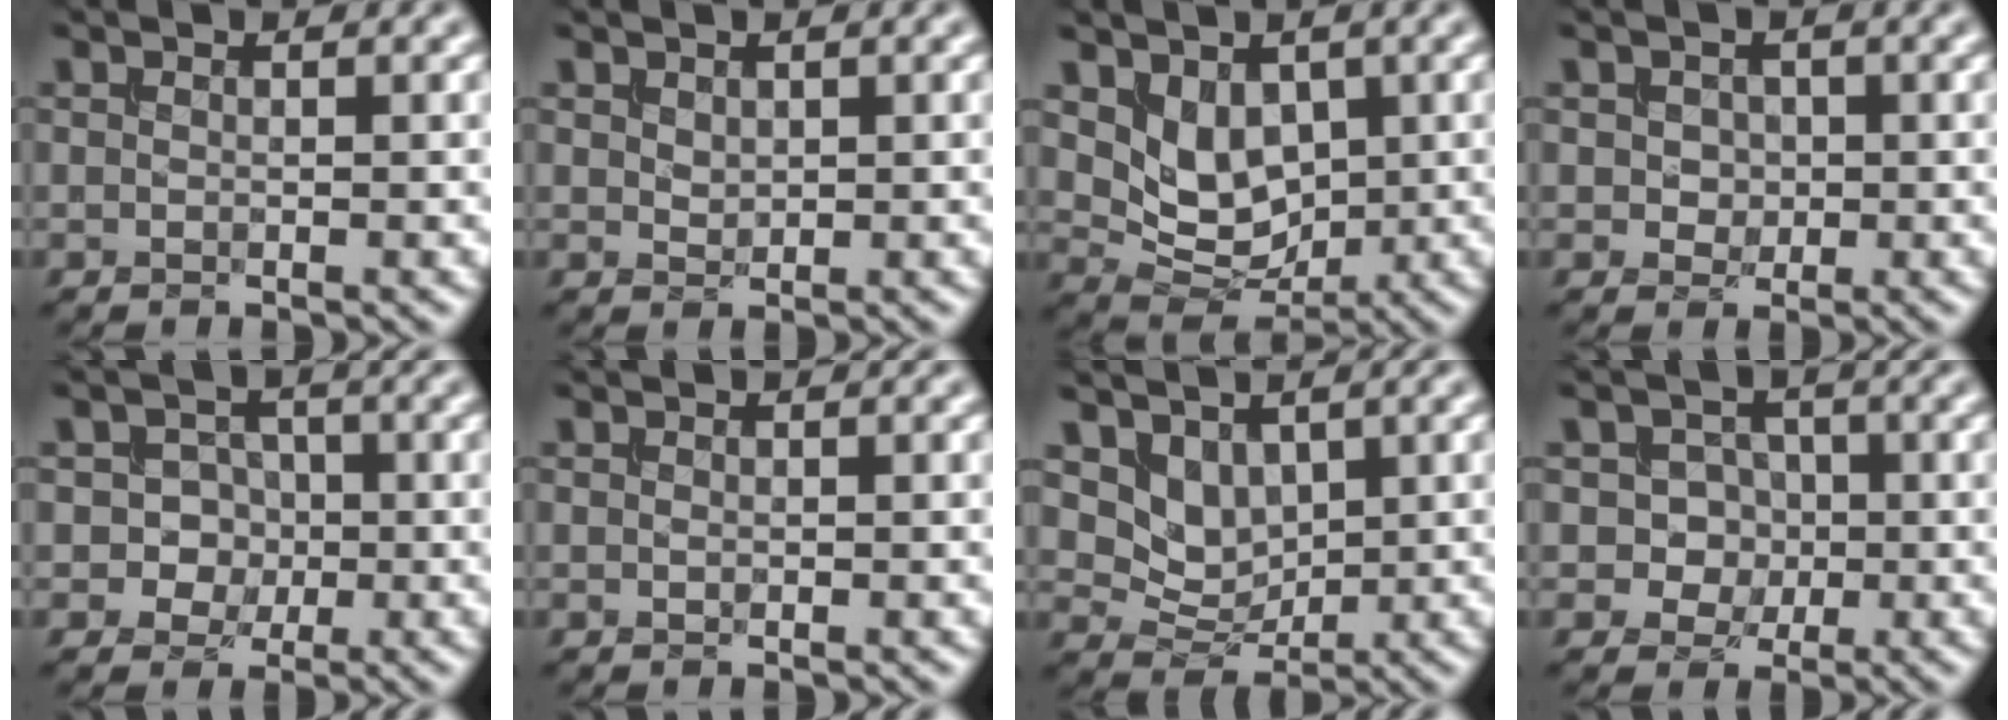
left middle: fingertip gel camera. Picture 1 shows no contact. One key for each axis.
{"total": 0.8, "fx": 0.4, "fy": 0.5, "fz": 0.3, "tx": -0.009, "ty": -0.001, "tz": 0.013}
{"total": 4.5, "fx": 1.2, "fy": 3.3, "fz": 2.9, "tx": -0.060, "ty": -0.017, "tz": 0.025}
{"total": 1.6, "fx": 0.1, "fy": 1.4, "fz": 0.7, "tx": -0.014, "ty": 0.003, "tz": 0.000}
{"total": 3.3, "fx": -0.5, "fy": 3.1, "fz": 1.2, "tx": 0.000, "ty": 0.007, "tz": -0.029}
{"total": 0.0}
{"total": 3.7, "fx": 1.6, "fy": 2.7, "fz": 1.8, "tx": -0.039, "ty": -0.015, "tz": 0.028}
{"total": 3.5, "fx": -0.1, "fy": 3.2, "fz": 1.5, "tx": -0.006, "ty": 0.009, "tz": -0.021}